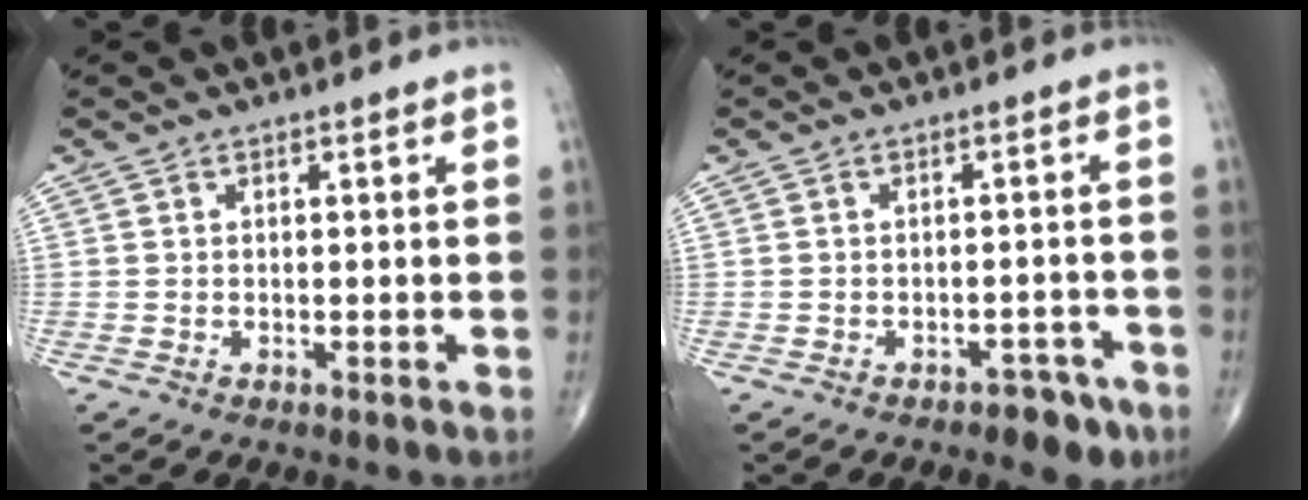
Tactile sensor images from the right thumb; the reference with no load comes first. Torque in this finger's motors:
{"motor_torque": [0.91, 0.16, -0.07, -0.16, 0.01]}